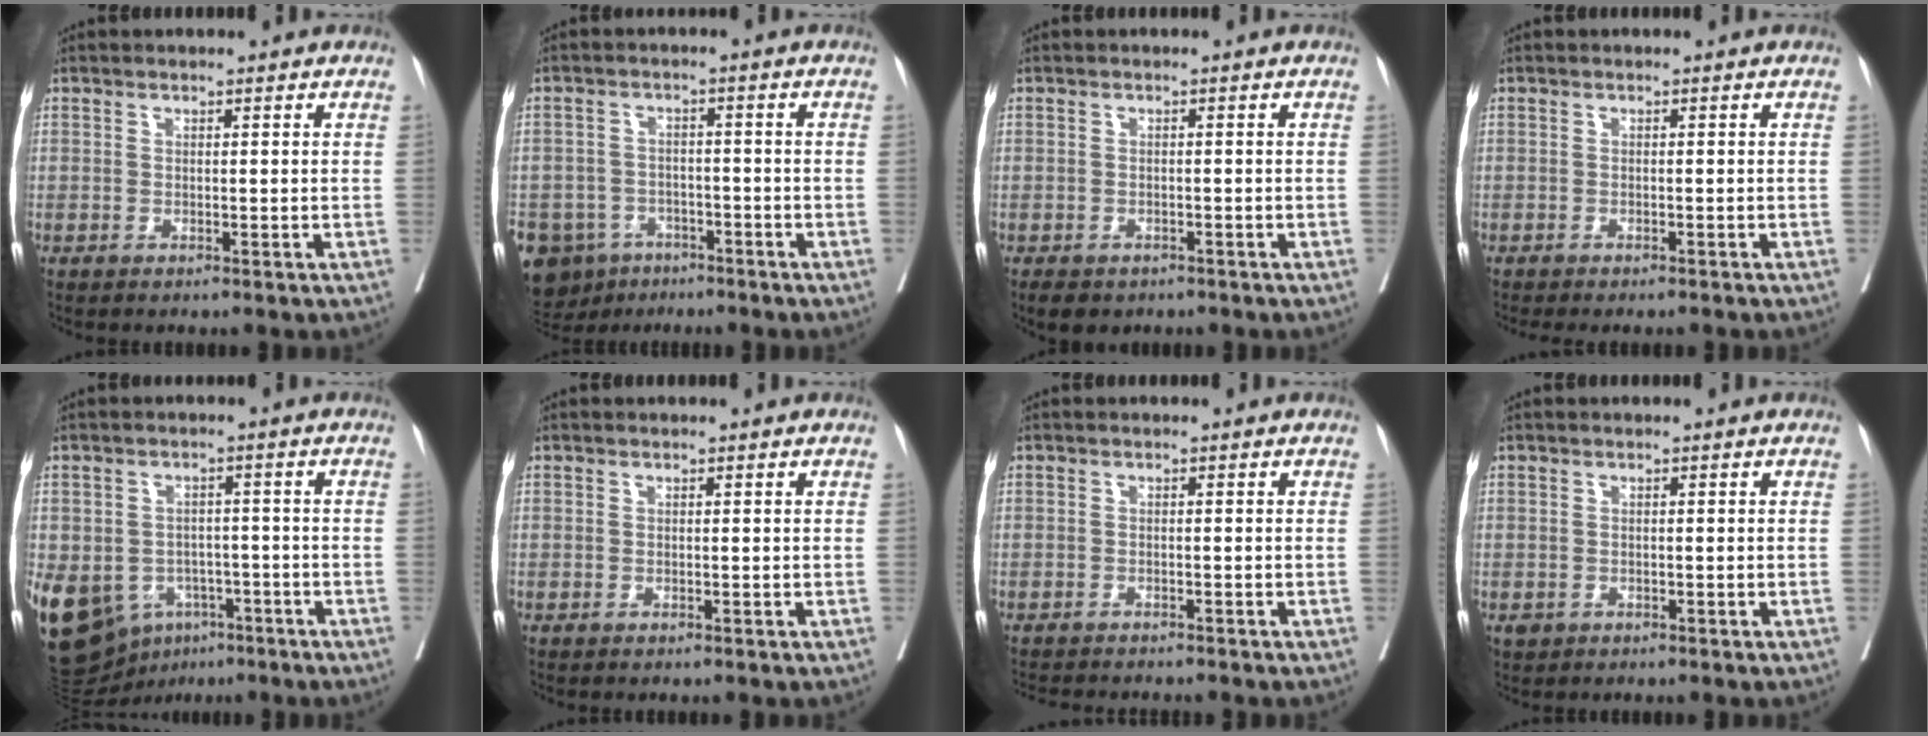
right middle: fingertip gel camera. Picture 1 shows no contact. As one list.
[{"total": 13.0, "force": [-8.0, 9.5, 3.8], "torque": [-0.109, 0.004, -0.112]}, {"total": 4.5, "force": [-3.4, 2.5, 1.6], "torque": [-0.020, -0.002, -0.042]}, {"total": 4.6, "force": [-4.1, 0.9, 1.9], "torque": [-0.013, -0.006, -0.055]}, {"total": 19.4, "force": [-8.5, 14.7, 9.3], "torque": [-0.243, 0.000, -0.113]}, {"total": 0.0}, {"total": 6.5, "force": [-6.0, 1.0, 2.3], "torque": [-0.026, -0.006, -0.085]}, {"total": 1.0, "force": [-0.4, 0.9, 0.2], "torque": [-0.004, 0.003, -0.001]}]